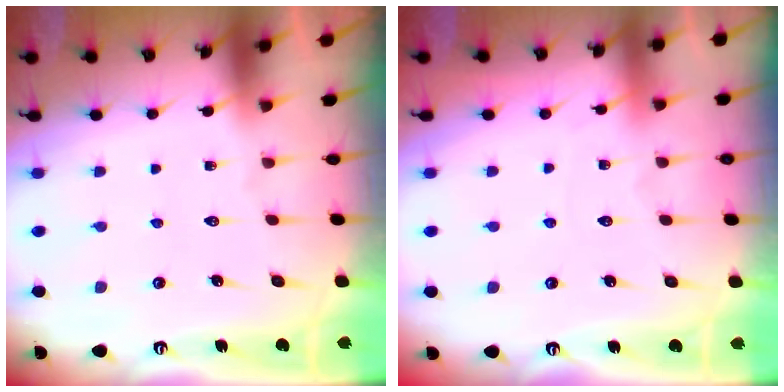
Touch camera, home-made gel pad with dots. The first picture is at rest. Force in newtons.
{"total": 2.9, "press": 2.9, "slide": 0.4}